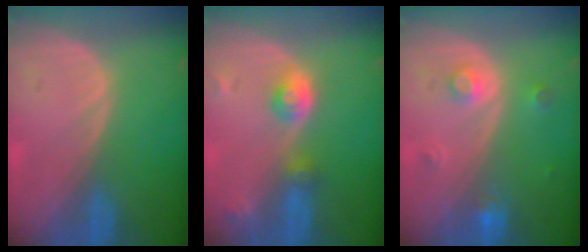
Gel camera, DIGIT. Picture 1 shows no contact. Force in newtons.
{"total": 4.3, "press": 4.0, "slide": 1.6}
{"total": 3.1, "press": 2.9, "slide": 1.2}